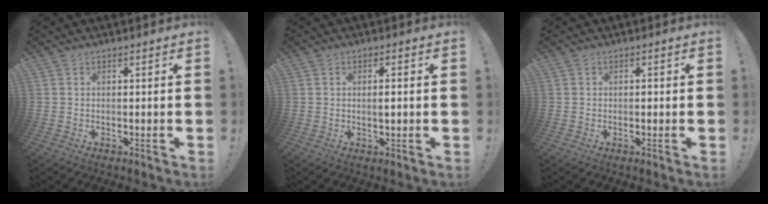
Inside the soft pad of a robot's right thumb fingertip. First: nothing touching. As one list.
[{"total": 2.1, "force": [-0.1, 0.6, 2.0], "torque": [-0.029, -0.001, -0.006]}, {"total": 0.9, "force": [-0.5, 0.7, 0.3], "torque": [-0.004, 0.002, -0.010]}]